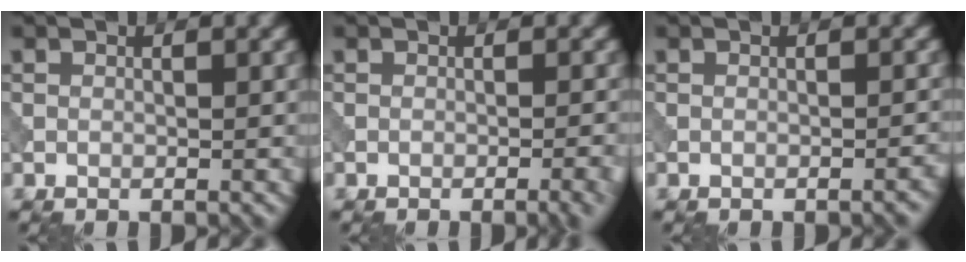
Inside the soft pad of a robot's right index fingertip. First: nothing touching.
{"total": 2.8, "force": [-1.2, 0.8, 2.4], "torque": [-0.020, 0.004, -0.017]}
{"total": 1.1, "force": [-0.6, 0.3, 0.8], "torque": [-0.008, 0.003, -0.012]}